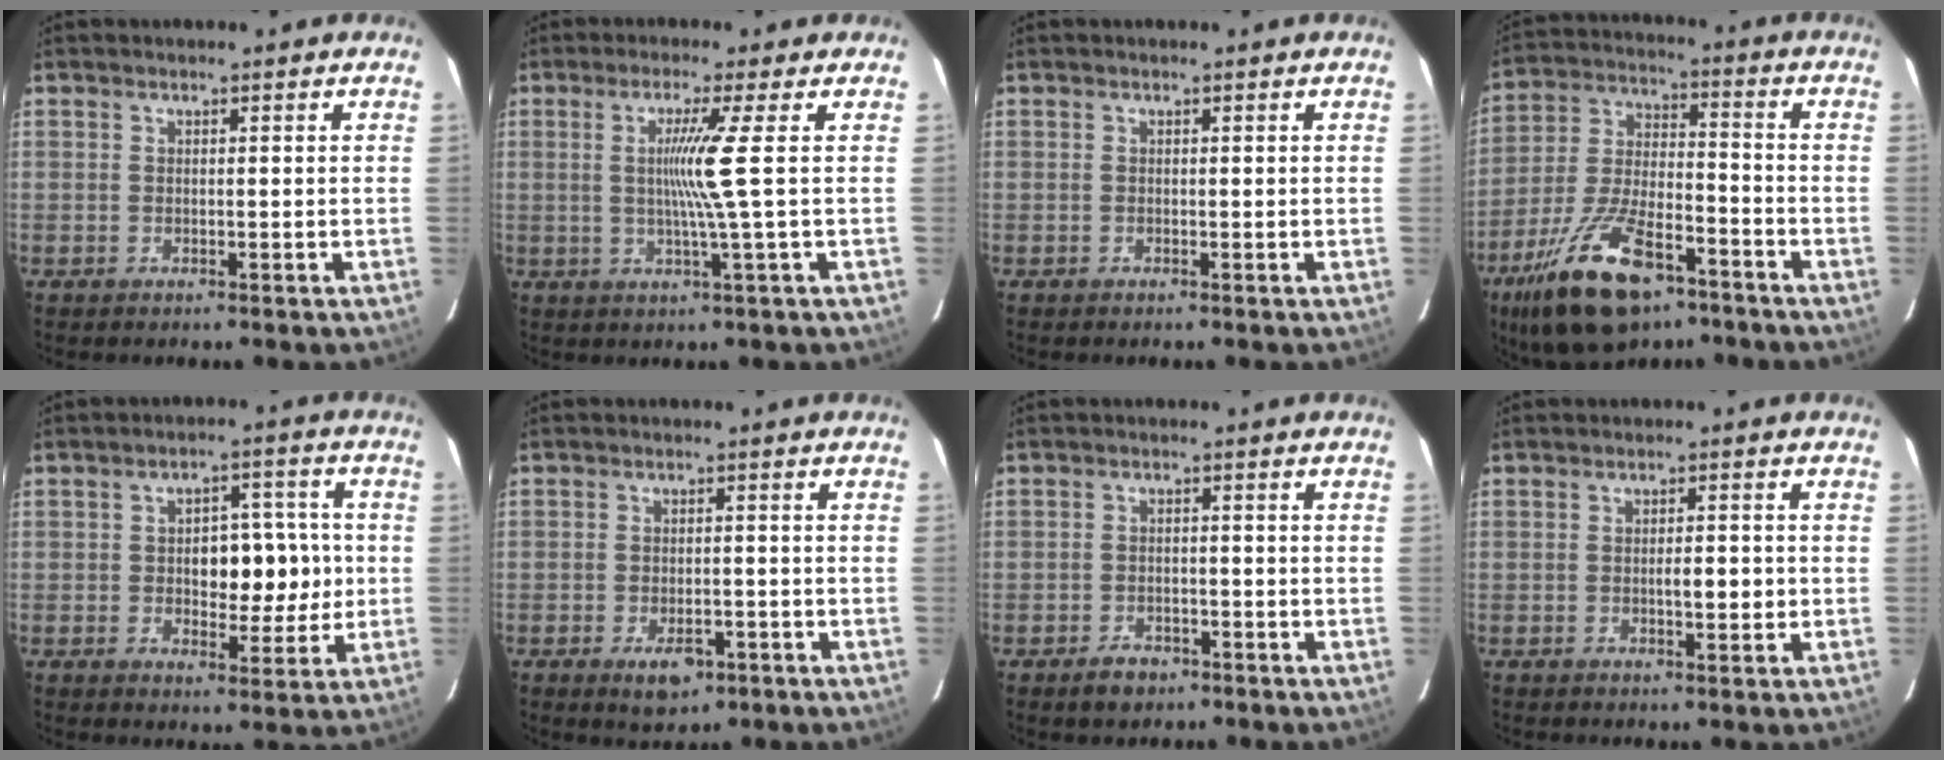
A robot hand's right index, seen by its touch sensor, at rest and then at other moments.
{"total": 6.1, "force": [0.6, -2.2, 5.7], "torque": [-0.112, -0.009, 0.013]}
{"total": 0.0}
{"total": 16.6, "force": [-10.4, 5.6, 11.7], "torque": [-0.248, -0.018, -0.187]}
{"total": 8.7, "force": [0.0, 4.6, 7.4], "torque": [-0.096, 0.021, 0.008]}
{"total": 4.5, "force": [-2.4, 2.3, 3.0], "torque": [-0.045, 0.000, -0.029]}
{"total": 3.3, "force": [-2.2, 2.0, 1.3], "torque": [-0.022, 0.003, -0.030]}
{"total": 2.9, "force": [-0.4, 0.8, 2.8], "torque": [-0.045, 0.001, -0.004]}